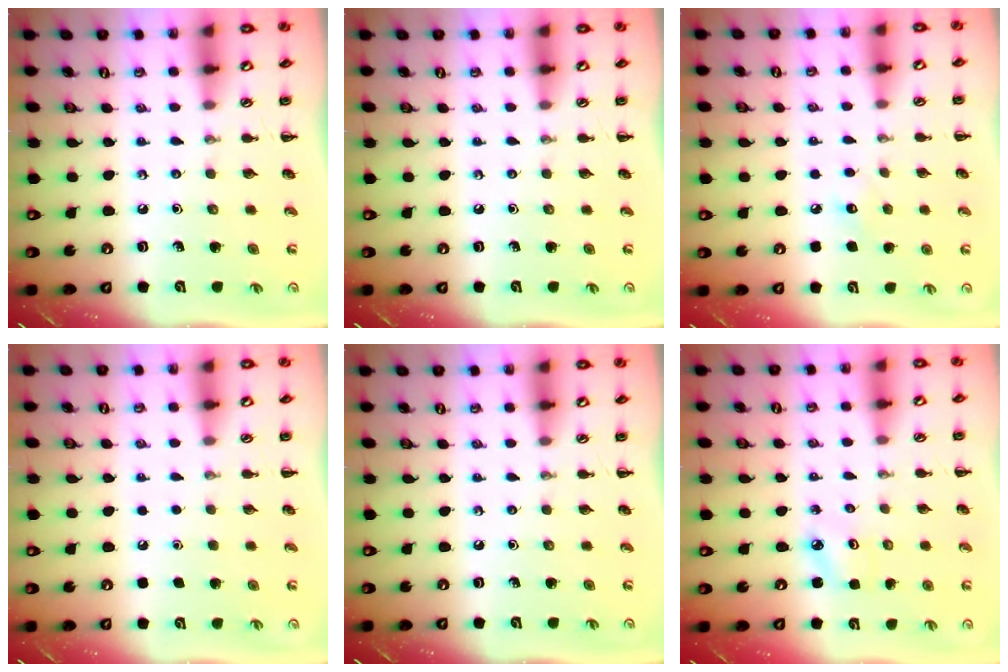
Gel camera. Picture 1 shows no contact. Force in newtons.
{"total": 0.0}
{"total": 5.5, "press": 5.3, "slide": 1.3}
{"total": 1.6, "press": 1.6, "slide": 0.1}
{"total": 0.0}
{"total": 2.5, "press": 2.4, "slide": 0.6}